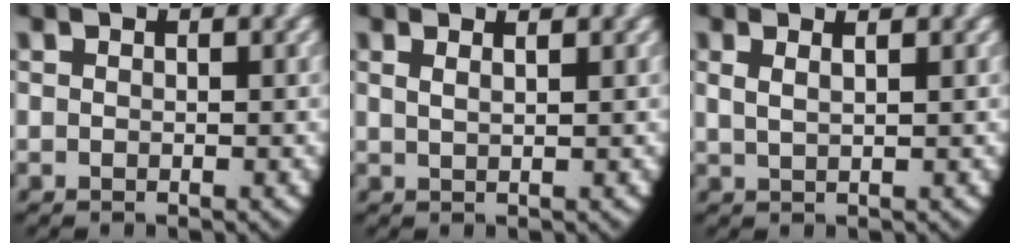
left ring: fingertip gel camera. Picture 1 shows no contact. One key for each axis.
{"total": 1.1, "fx": 0.8, "fy": -0.5, "fz": 0.6, "tx": -0.017, "ty": -0.008, "tz": 0.023}
{"total": 1.5, "fx": 0.9, "fy": 0.2, "fz": 1.2, "tx": -0.027, "ty": -0.003, "tz": 0.022}